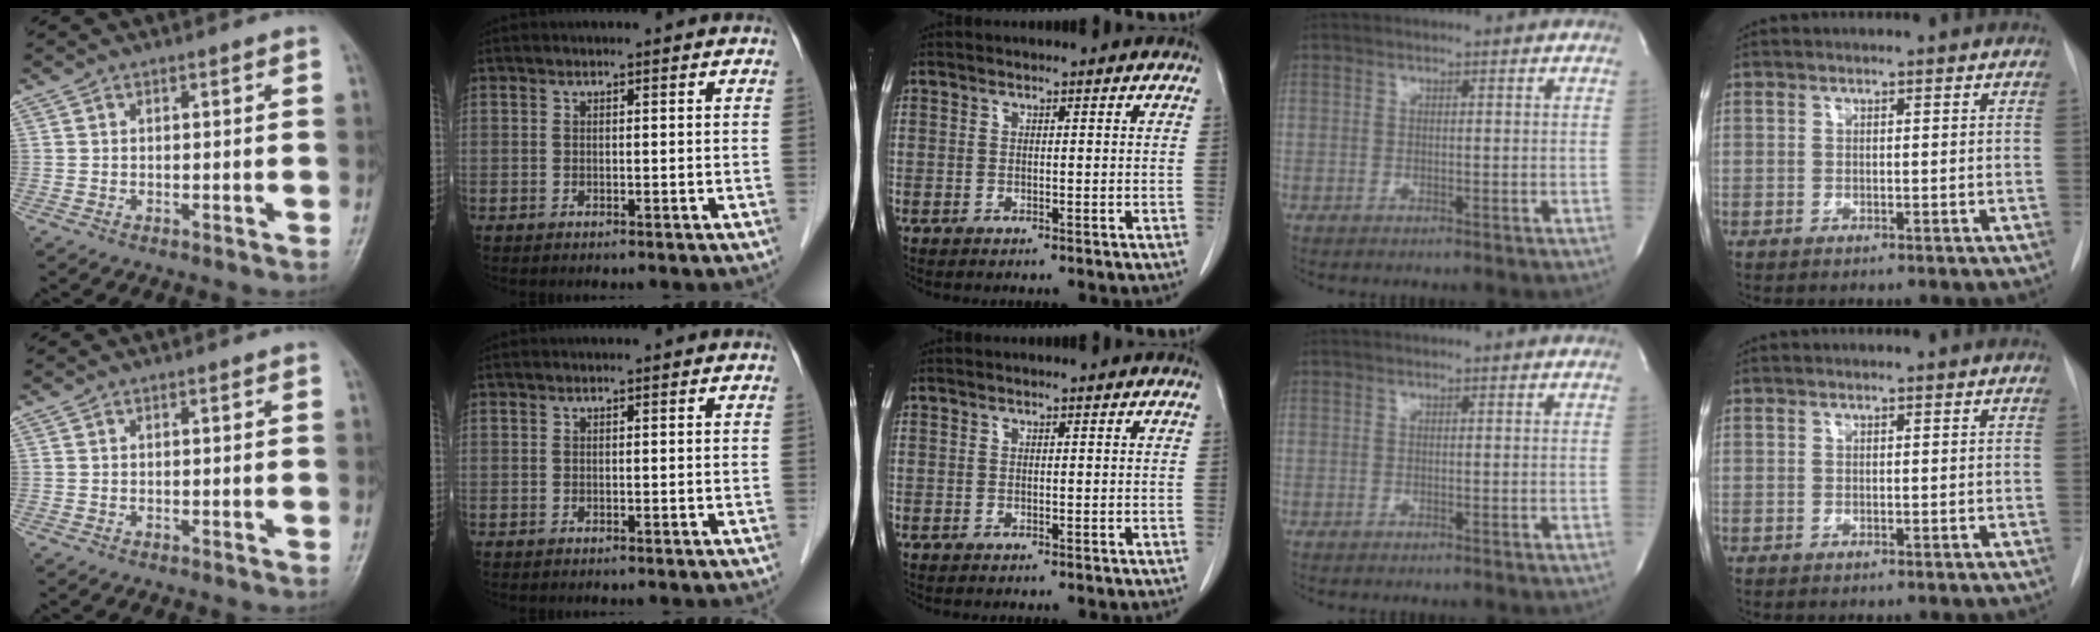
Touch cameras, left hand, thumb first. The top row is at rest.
{}